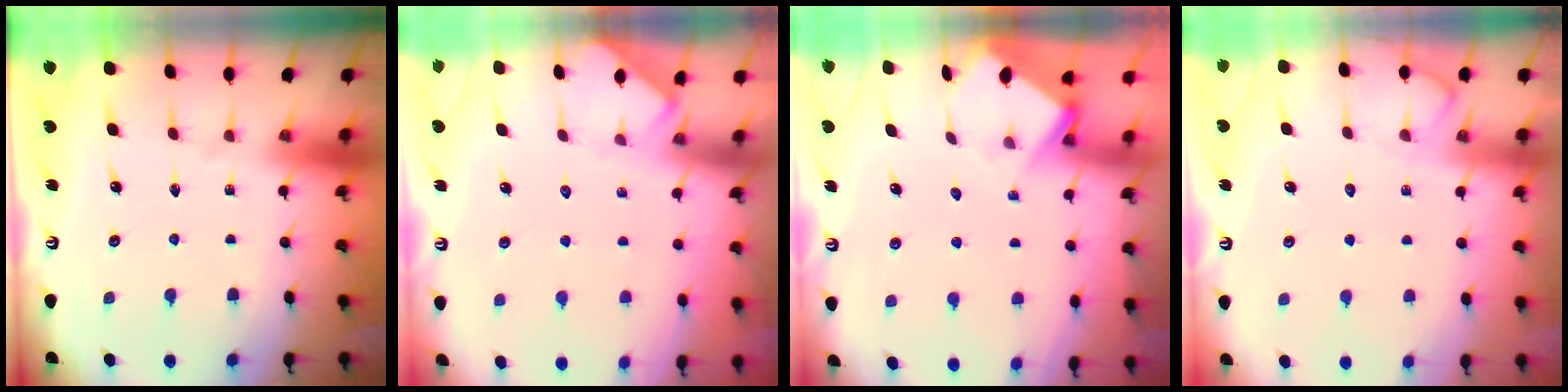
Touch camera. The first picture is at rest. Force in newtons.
{"total": 3.0, "press": 3.0, "slide": 0.4}
{"total": 3.9, "press": 3.9, "slide": 0.3}
{"total": 5.5, "press": 5.5, "slide": 0.6}